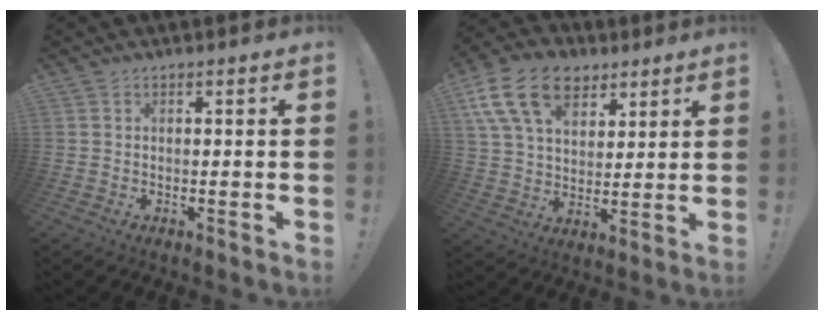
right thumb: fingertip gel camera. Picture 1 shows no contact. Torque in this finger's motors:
{"motor_torque": [1.06, 1.55, 1.18, 0.39, 0.37]}